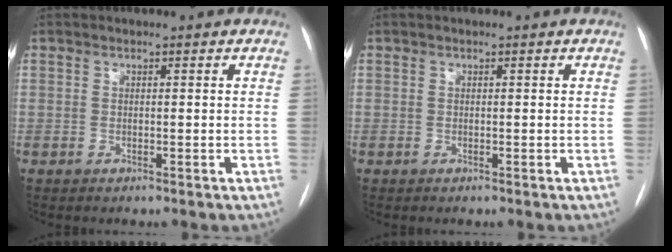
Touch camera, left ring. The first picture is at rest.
{"total": 0.0}